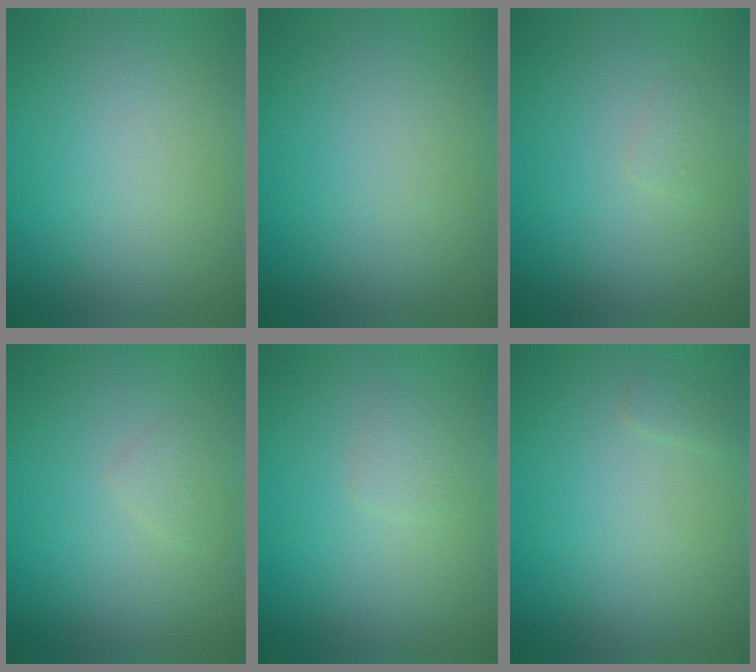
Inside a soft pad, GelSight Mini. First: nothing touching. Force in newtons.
{"total": 0.0}
{"total": 0.7, "press": 0.7, "slide": 0.0}
{"total": 0.8, "press": 0.8, "slide": 0.1}
{"total": 1.1, "press": 1.1, "slide": 0.0}
{"total": 0.6, "press": 0.6, "slide": 0.0}